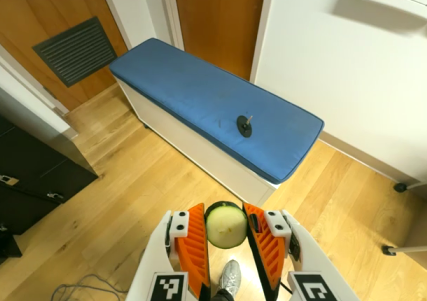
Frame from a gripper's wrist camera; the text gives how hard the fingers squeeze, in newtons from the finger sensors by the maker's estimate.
{"total": 7.5, "left": 7.1, "right": 7.8}